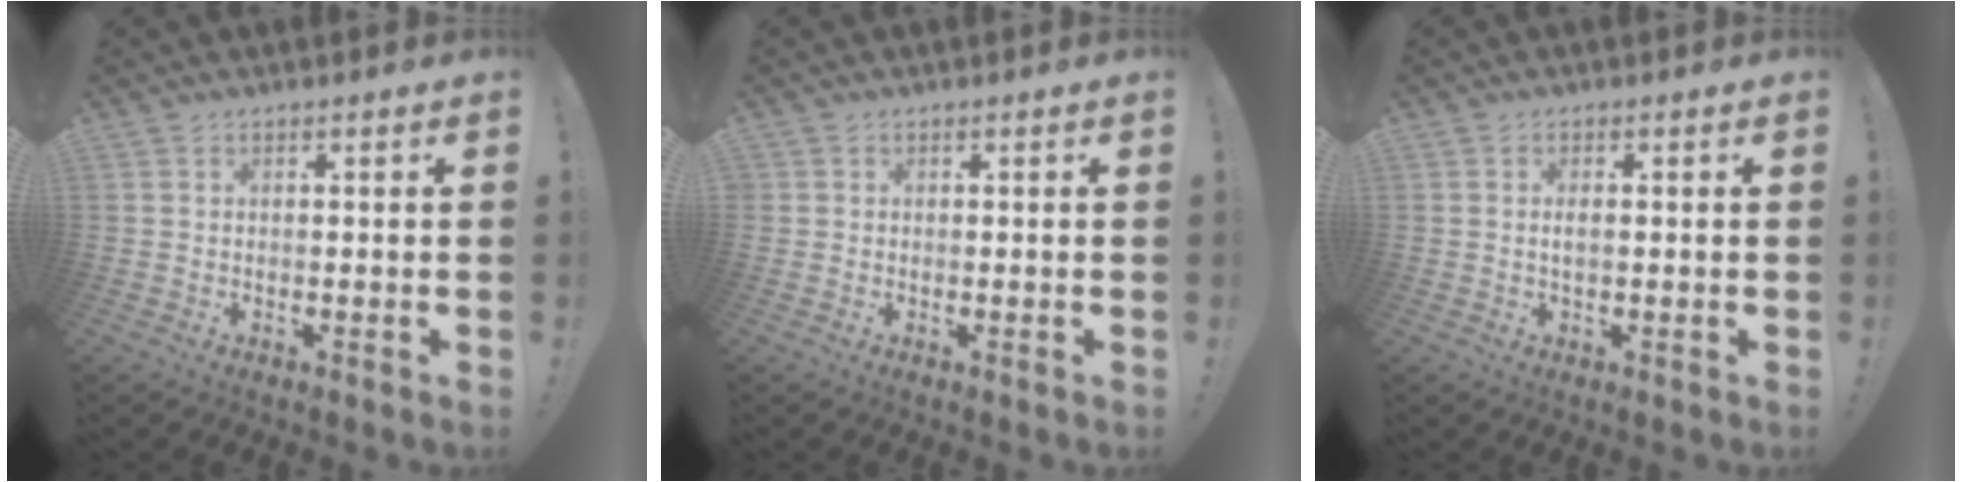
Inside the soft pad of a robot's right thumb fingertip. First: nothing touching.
{"total": 0.6, "force": [0.2, 0.6, -0.1], "torque": [0.001, 0.001, 0.004]}
{"total": 1.6, "force": [-0.2, 0.6, 1.5], "torque": [-0.026, 0.001, -0.005]}